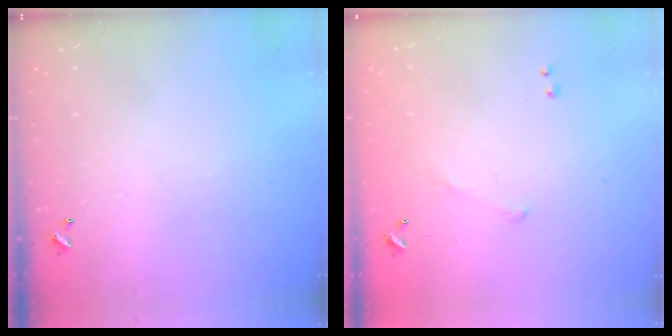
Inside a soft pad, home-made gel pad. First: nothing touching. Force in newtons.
{"total": 7.9, "press": 7.9, "slide": 0.7}